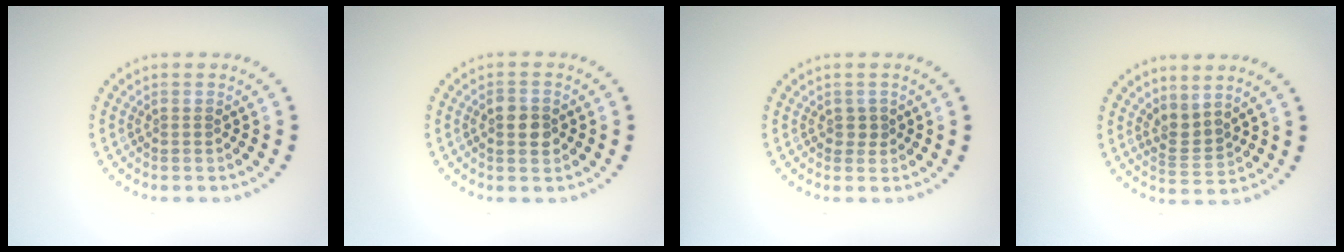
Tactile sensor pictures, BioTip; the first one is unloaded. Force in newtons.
{"total": 2.5, "press": 2.5, "slide": 0.1}
{"total": 1.0, "press": 0.9, "slide": 0.4}
{"total": 2.3, "press": 1.5, "slide": 1.7}